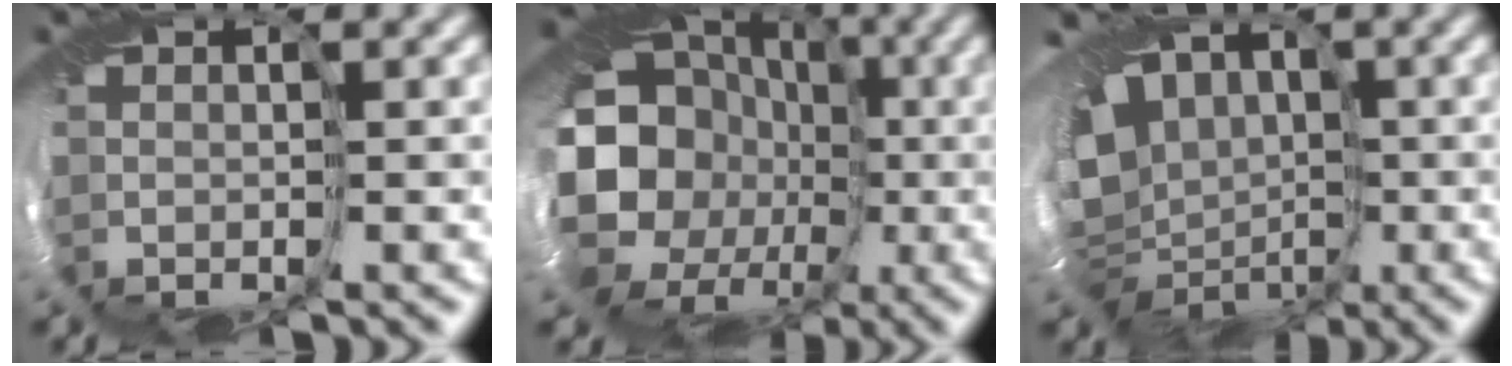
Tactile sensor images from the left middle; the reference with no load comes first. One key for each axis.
{"total": 18.1, "fx": -4.2, "fy": 15.6, "fz": 8.1, "tx": -0.110, "ty": -0.013, "tz": -0.119}
{"total": 12.4, "fx": -0.7, "fy": 9.4, "fz": 8.1, "tx": -0.128, "ty": -0.011, "tz": -0.029}